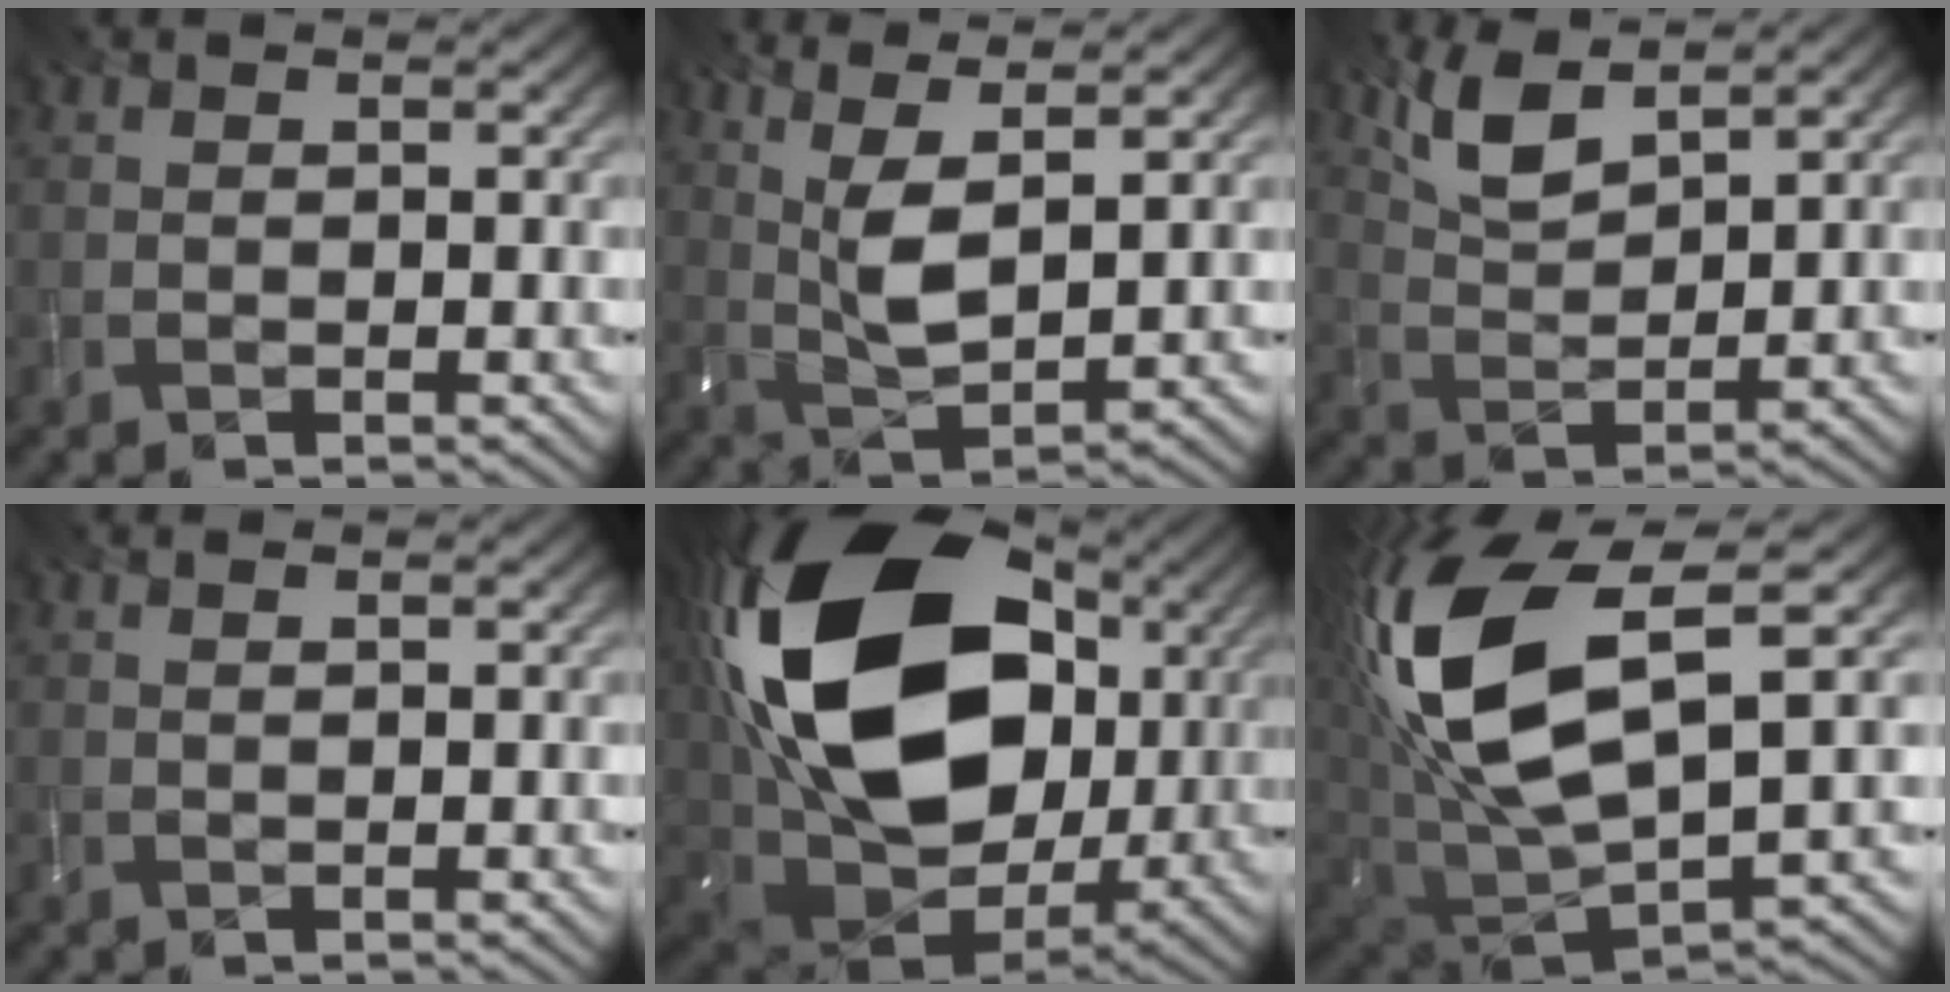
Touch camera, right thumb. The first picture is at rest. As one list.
[{"total": 7.1, "force": [2.7, 2.0, 6.3], "torque": [-0.143, 0.003, 0.057]}, {"total": 6.3, "force": [4.2, 2.2, 4.1], "torque": [-0.100, 0.000, 0.090]}, {"total": 0.5, "force": [0.3, 0.0, 0.4], "torque": [-0.012, 0.005, 0.006]}, {"total": 23.4, "force": [5.7, 15.6, 16.4], "torque": [-0.367, 0.022, 0.102]}, {"total": 16.8, "force": [4.6, 8.5, 13.8], "torque": [-0.323, 0.004, 0.095]}]